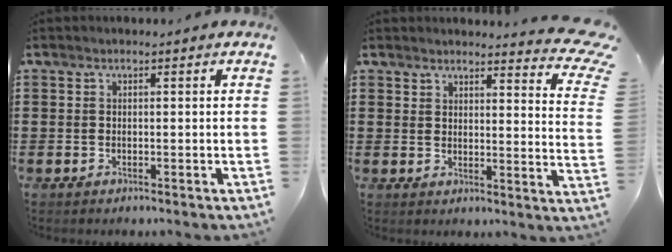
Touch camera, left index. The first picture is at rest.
{"total": 5.1, "force": [4.6, 0.8, 2.0], "torque": [-0.033, -0.019, 0.080]}